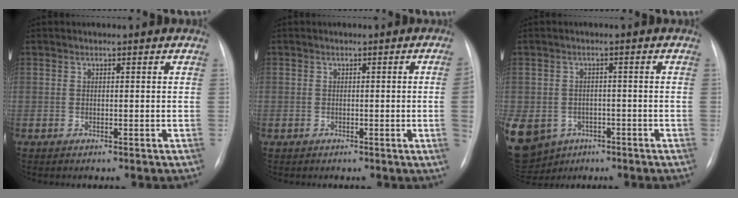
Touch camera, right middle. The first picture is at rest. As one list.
[{"total": 2.6, "force": [-0.2, -0.8, 2.5], "torque": [-0.033, -0.004, 0.000]}, {"total": 20.5, "force": [-9.3, 16.3, 8.1], "torque": [-0.287, -0.013, -0.128]}]